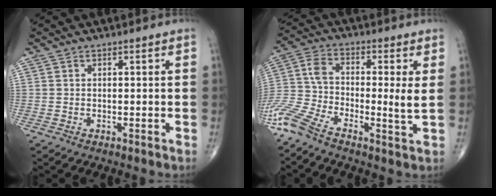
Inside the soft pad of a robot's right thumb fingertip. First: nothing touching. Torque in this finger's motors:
{"motor_torque": [2.60, 2.42, 0.55, 0.11, 0.15]}